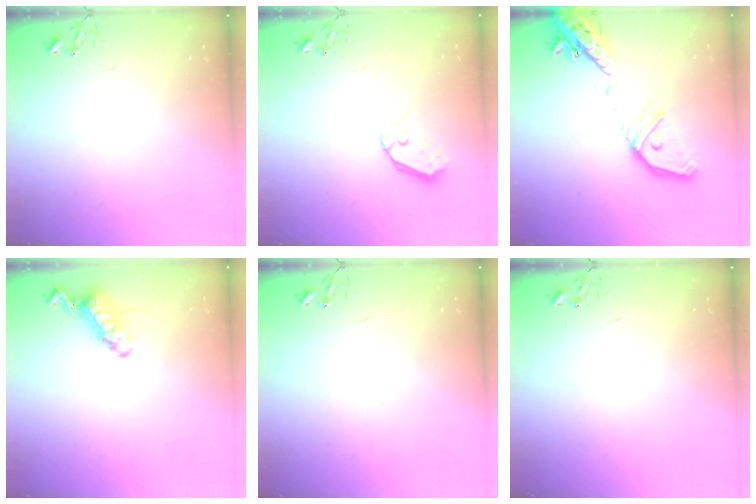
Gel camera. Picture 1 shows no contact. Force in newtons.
{"total": 8.6, "press": 8.6, "slide": 0.7}
{"total": 23.1, "press": 22.8, "slide": 3.6}
{"total": 13.0, "press": 13.0, "slide": 0.3}
{"total": 0.0}
{"total": 0.0}